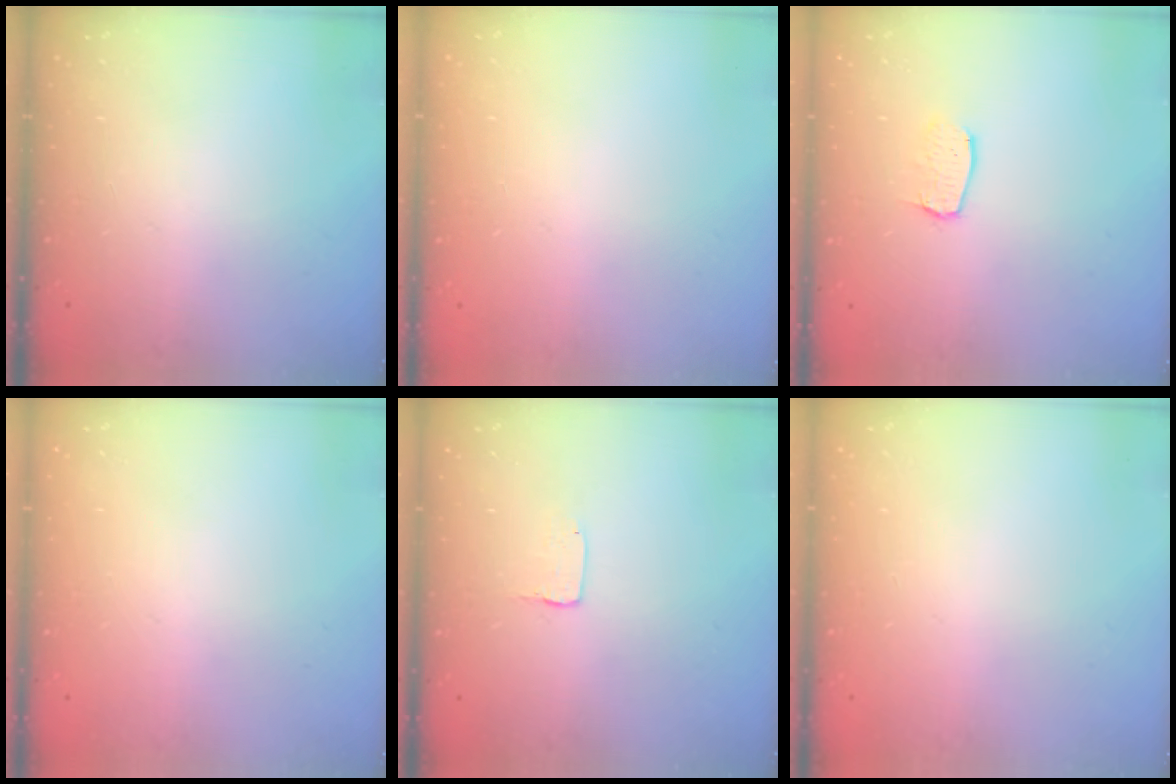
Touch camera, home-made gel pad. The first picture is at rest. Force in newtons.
{"total": 0.0}
{"total": 6.0, "press": 6.0, "slide": 0.3}
{"total": 0.0}
{"total": 1.3, "press": 1.2, "slide": 0.1}
{"total": 0.8, "press": 0.4, "slide": 0.7}